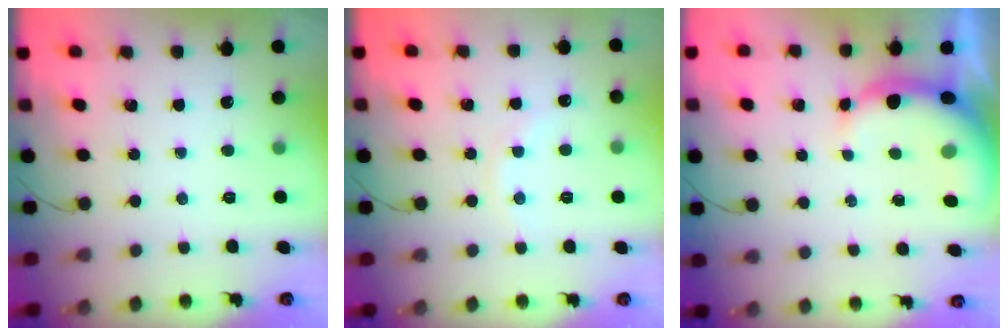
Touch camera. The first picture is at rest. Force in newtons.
{"total": 5.5, "press": 5.2, "slide": 1.8}
{"total": 8.3, "press": 8.1, "slide": 1.7}